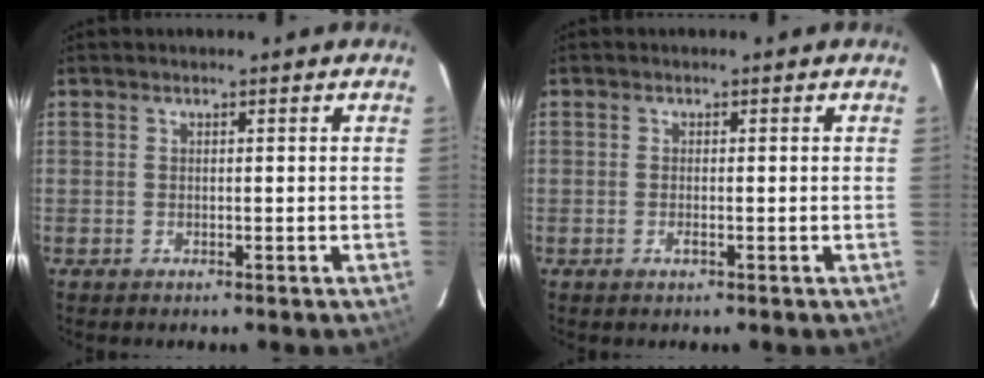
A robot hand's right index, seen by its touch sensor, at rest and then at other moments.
{"total": 1.1, "force": [-0.4, 0.3, 1.0], "torque": [-0.021, -0.001, -0.007]}